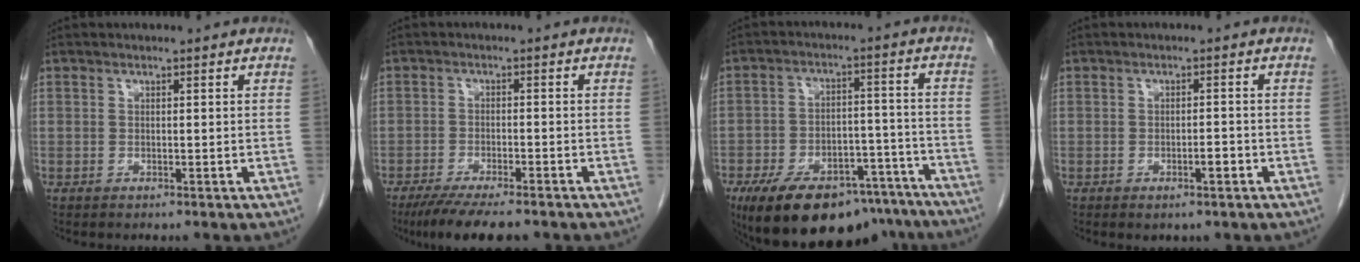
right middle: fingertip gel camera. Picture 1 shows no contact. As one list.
[{"total": 8.4, "force": [-6.6, 1.8, 4.8], "torque": [-0.077, -0.016, -0.106]}, {"total": 20.9, "force": [-16.0, 8.5, 10.4], "torque": [-0.151, 0.019, -0.232]}, {"total": 2.2, "force": [-1.1, 0.8, 1.8], "torque": [-0.029, 0.000, -0.011]}]